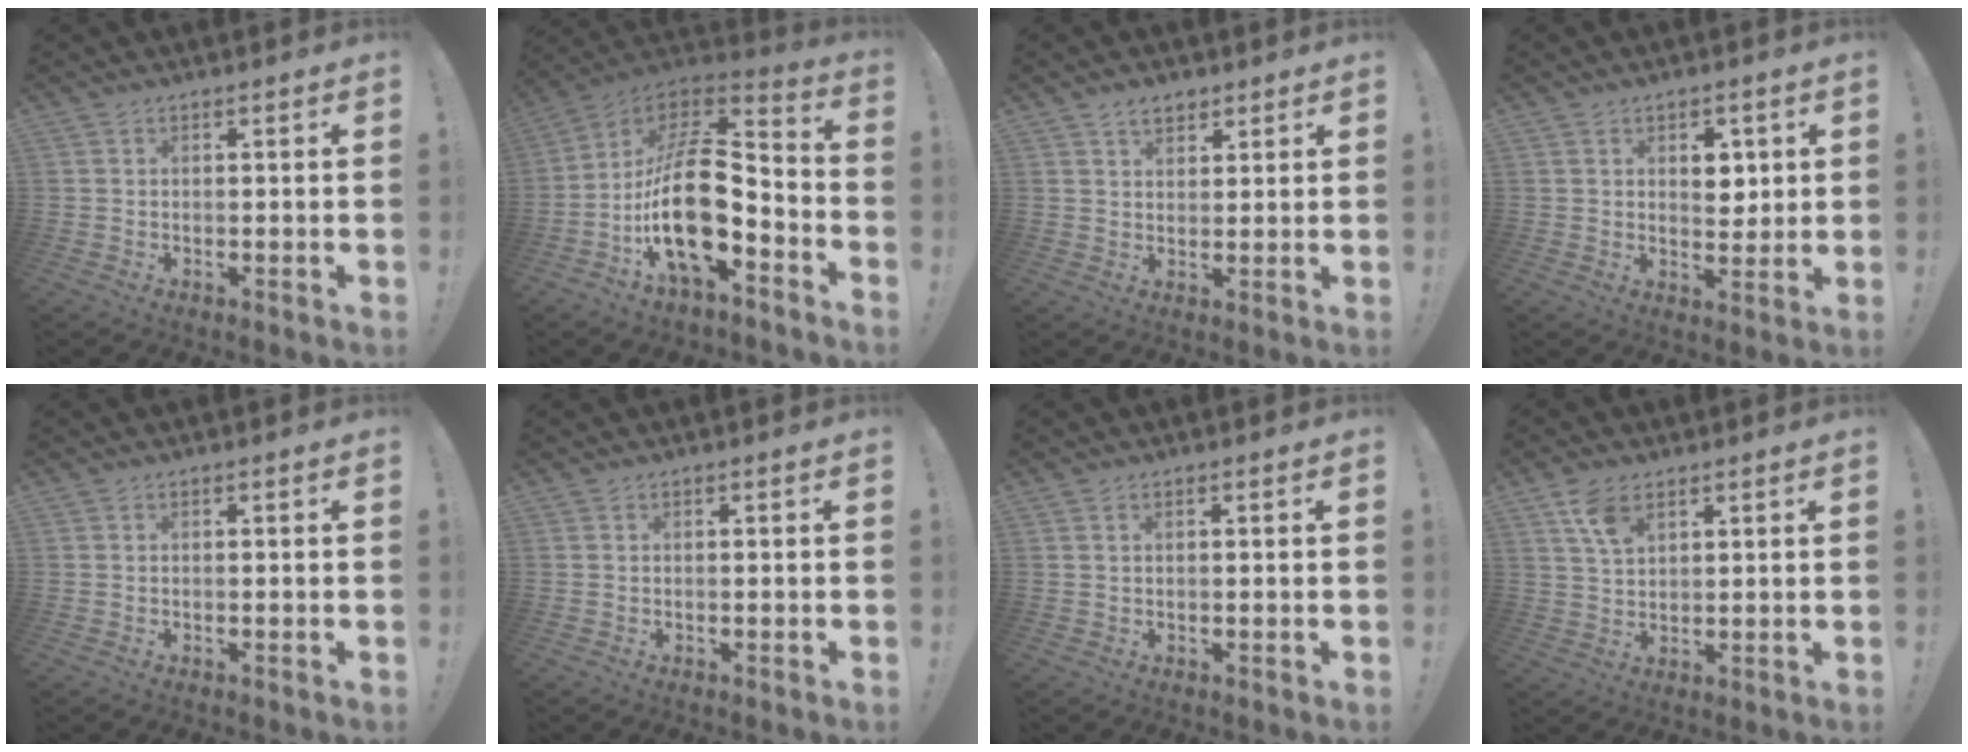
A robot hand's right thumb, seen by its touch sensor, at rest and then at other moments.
{"total": 21.4, "force": [-4.4, 10.0, 18.3], "torque": [-0.351, 0.023, -0.069]}
{"total": 4.3, "force": [2.8, 2.7, 1.8], "torque": [-0.029, -0.008, 0.051]}
{"total": 5.7, "force": [1.9, 4.4, 3.1], "torque": [-0.024, -0.006, 0.027]}
{"total": 0.0}
{"total": 0.0}
{"total": 0.7, "force": [0.4, 0.3, 0.5], "torque": [-0.010, 0.001, 0.007]}
{"total": 6.7, "force": [4.0, 3.5, 4.2], "torque": [-0.082, -0.011, 0.077]}